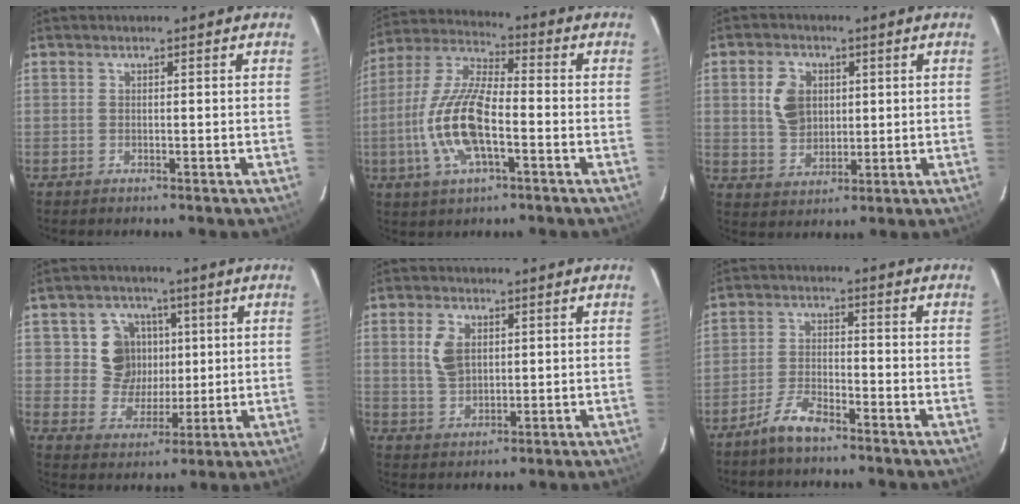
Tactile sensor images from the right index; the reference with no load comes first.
{"total": 14.7, "force": [-4.0, 5.3, 13.1], "torque": [-0.276, 0.000, -0.080]}
{"total": 7.3, "force": [1.7, 5.5, 4.5], "torque": [-0.088, 0.010, 0.037]}
{"total": 9.2, "force": [2.1, 8.7, 2.2], "torque": [-0.054, 0.008, 0.038]}
{"total": 6.1, "force": [1.7, 4.0, 4.3], "torque": [-0.085, 0.008, 0.038]}
{"total": 5.6, "force": [-4.5, 1.3, 3.0], "torque": [-0.076, 0.004, -0.086]}